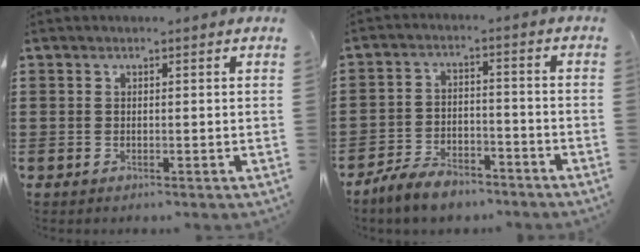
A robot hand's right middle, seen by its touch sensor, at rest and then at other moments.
{"total": 6.2, "force": [-5.5, 1.8, 2.2], "torque": [-0.053, 0.005, -0.110]}